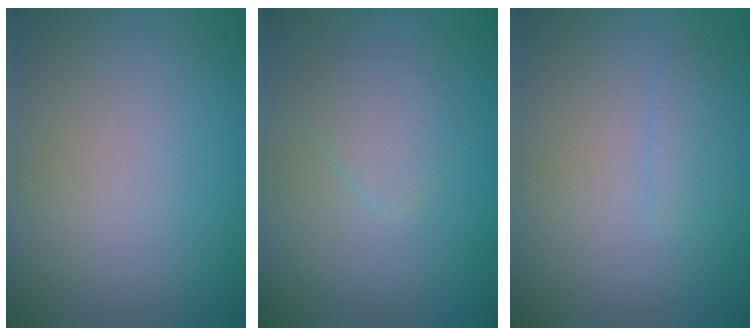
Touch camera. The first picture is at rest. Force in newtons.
{"total": 1.8, "press": 1.8, "slide": 0.1}
{"total": 1.1, "press": 1.1, "slide": 0.1}